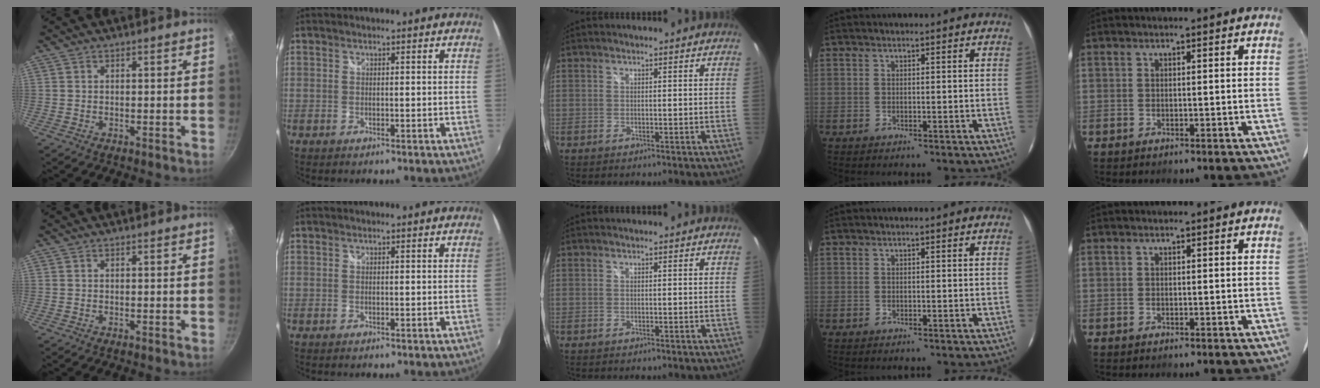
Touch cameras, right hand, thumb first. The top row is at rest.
{}